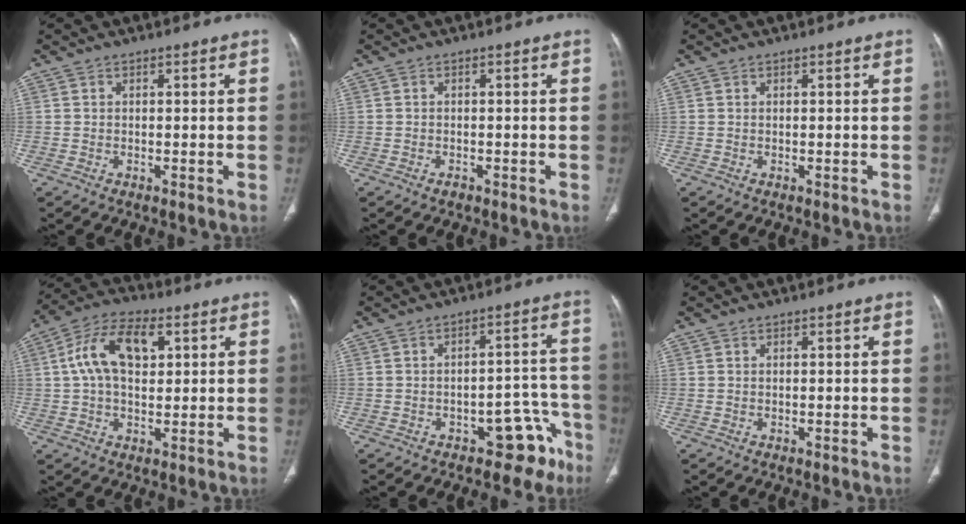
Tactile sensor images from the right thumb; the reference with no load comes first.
{"total": 0.8, "force": [-0.6, 0.4, 0.3], "torque": [-0.003, 0.003, -0.013]}
{"total": 0.0}
{"total": 12.0, "force": [3.0, 6.9, 9.4], "torque": [-0.166, 0.020, 0.047]}
{"total": 8.7, "force": [-5.6, 4.9, 4.4], "torque": [-0.009, 0.069, -0.071]}
{"total": 0.0}